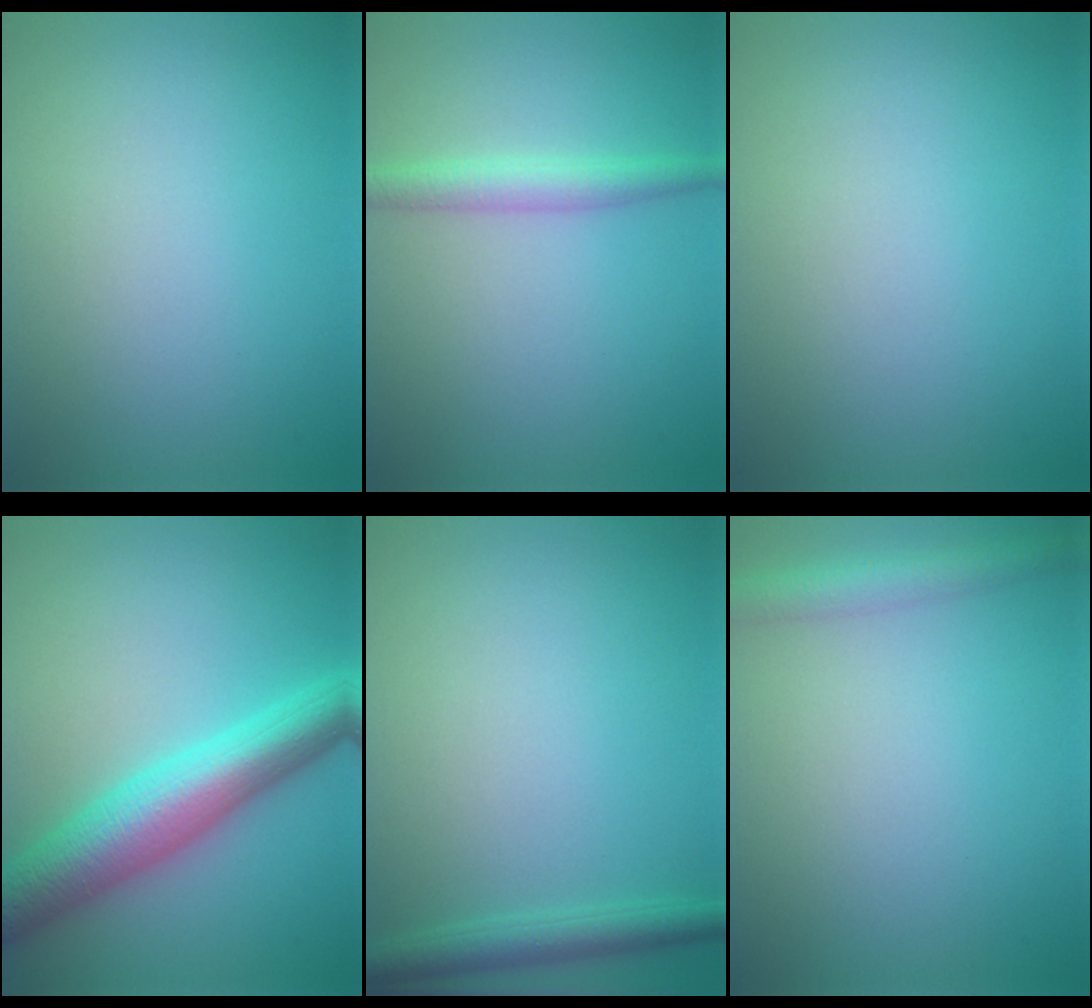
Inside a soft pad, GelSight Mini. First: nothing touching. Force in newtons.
{"total": 2.4, "press": 2.4, "slide": 0.0}
{"total": 0.0}
{"total": 7.7, "press": 7.7, "slide": 0.1}
{"total": 2.5, "press": 2.5, "slide": 0.1}
{"total": 2.9, "press": 2.9, "slide": 0.1}